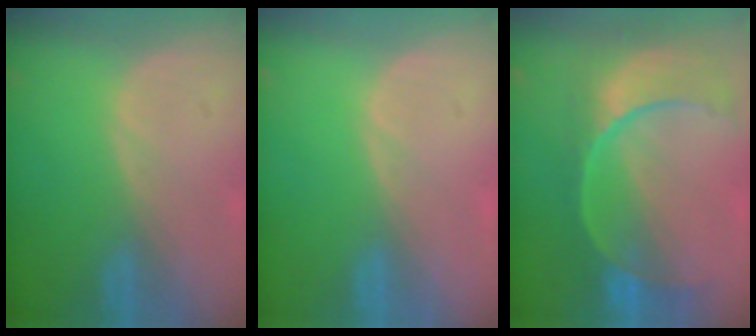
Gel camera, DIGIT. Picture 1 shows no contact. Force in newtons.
{"total": 0.0}
{"total": 11.2, "press": 9.4, "slide": 6.1}